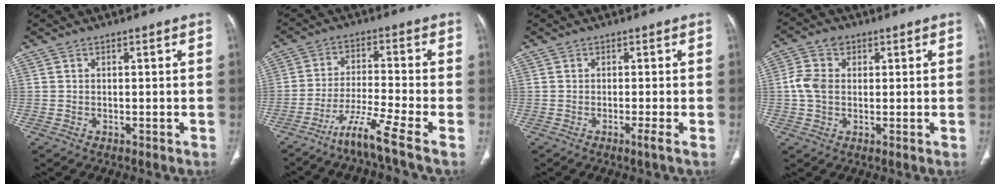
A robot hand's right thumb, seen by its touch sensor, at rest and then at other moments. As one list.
[{"total": 9.6, "force": [-6.1, -0.4, 7.4], "torque": [-0.151, 0.019, -0.117]}, {"total": 1.4, "force": [-0.7, -0.4, 1.1], "torque": [-0.027, -0.006, -0.016]}, {"total": 6.1, "force": [0.6, 4.7, 3.9], "torque": [-0.082, 0.012, 0.008]}]